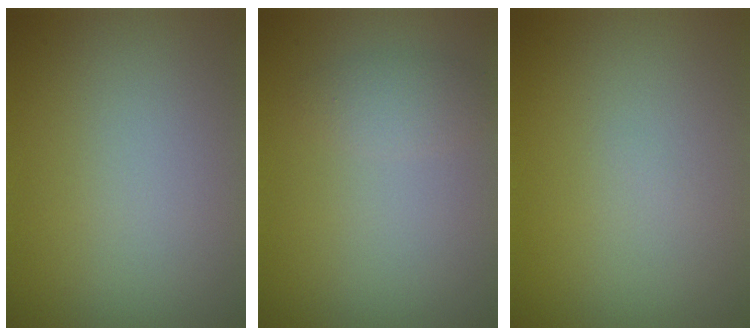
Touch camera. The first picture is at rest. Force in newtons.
{"total": 1.6, "press": 1.6, "slide": 0.1}
{"total": 0.0}